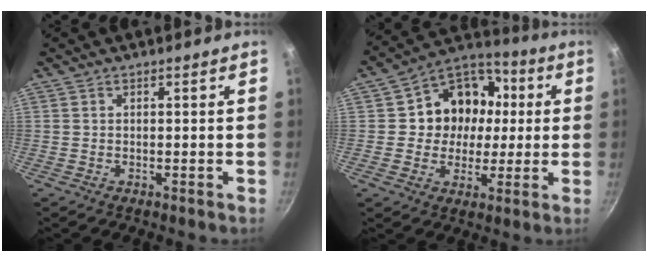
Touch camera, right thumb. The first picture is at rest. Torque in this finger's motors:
{"motor_torque": [-0.74, 1.02, 0.65, 0.53, 0.11]}